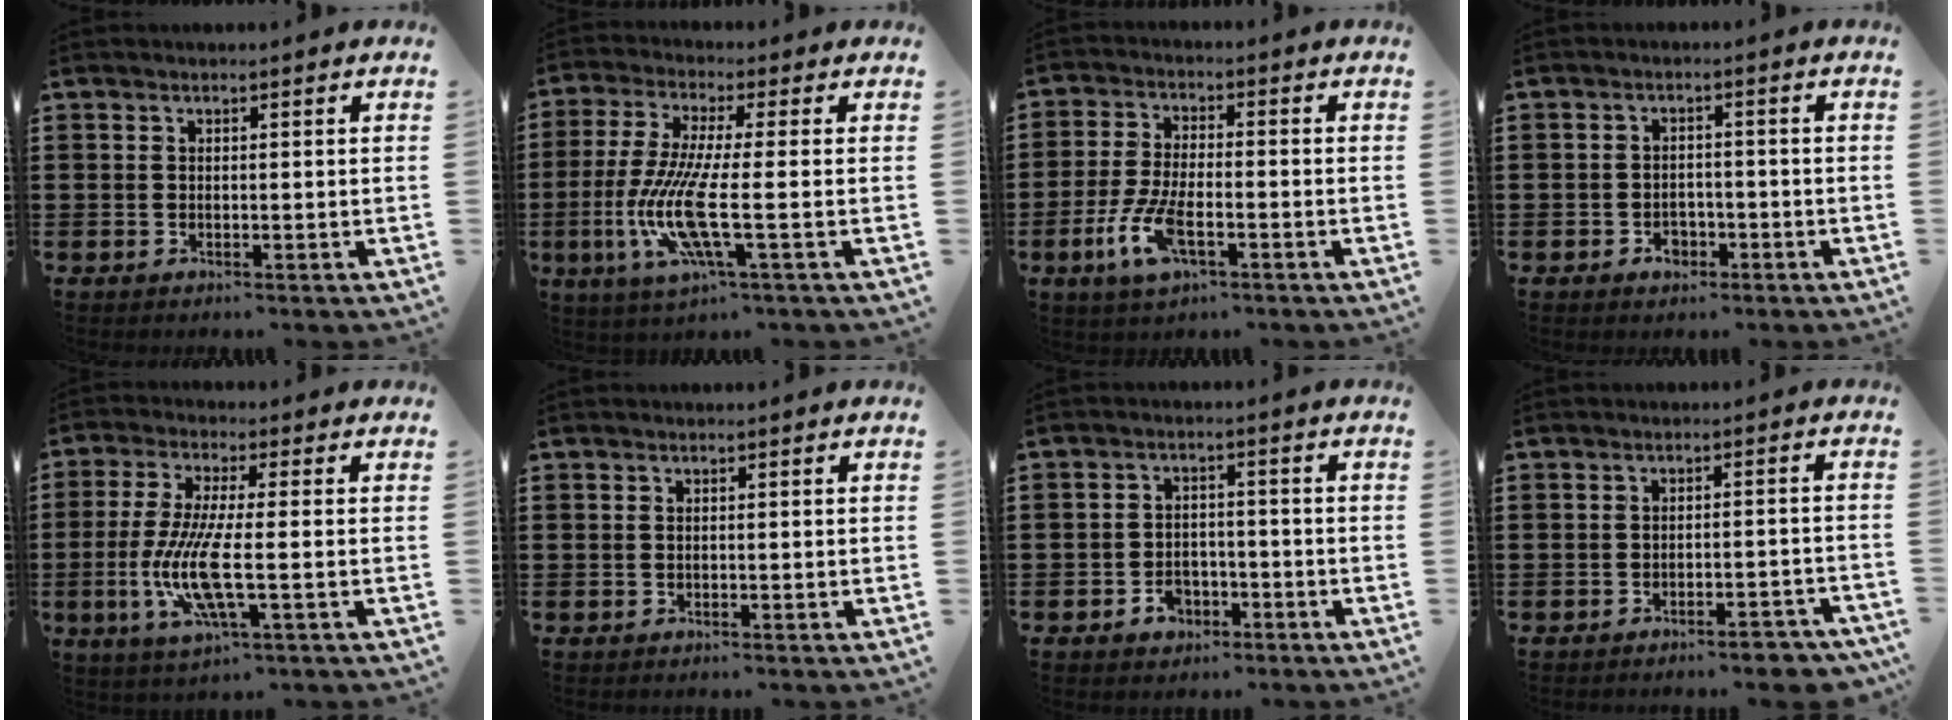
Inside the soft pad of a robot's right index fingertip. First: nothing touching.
{"total": 11.5, "force": [-2.9, 1.2, 11.0], "torque": [-0.255, -0.037, -0.062]}
{"total": 7.6, "force": [-3.2, 2.6, 6.5], "torque": [-0.152, -0.018, -0.060]}
{"total": 2.4, "force": [-1.4, 1.5, 1.1], "torque": [-0.023, -0.001, -0.029]}
{"total": 9.8, "force": [-2.2, 1.8, 9.4], "torque": [-0.206, -0.024, -0.045]}
{"total": 0.0}
{"total": 3.1, "force": [-2.1, 2.1, 1.1], "torque": [-0.026, 0.001, -0.041]}
{"total": 3.7, "force": [-3.3, 0.3, 1.6], "torque": [-0.027, -0.001, -0.063]}